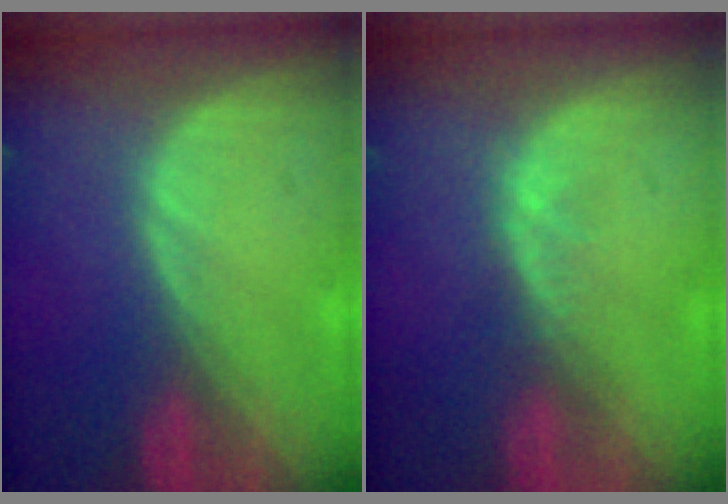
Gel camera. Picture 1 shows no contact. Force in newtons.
{"total": 1.5, "press": 1.5, "slide": 0.2}